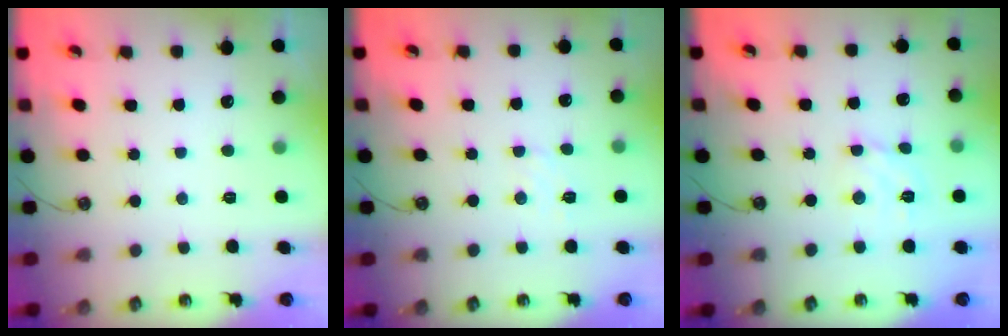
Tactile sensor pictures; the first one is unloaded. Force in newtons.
{"total": 5.3, "press": 5.3, "slide": 0.7}
{"total": 4.2, "press": 4.2, "slide": 0.3}